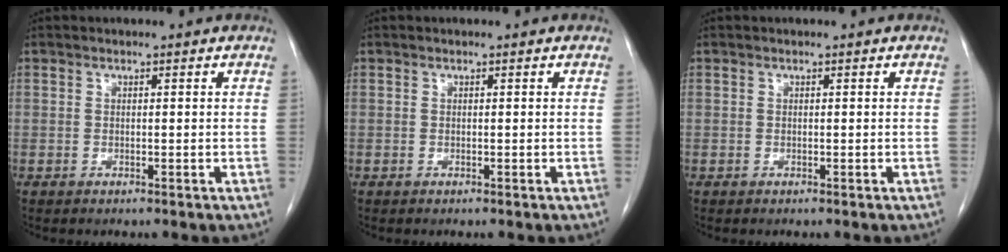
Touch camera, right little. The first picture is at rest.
{"total": 0.0}
{"total": 0.0}